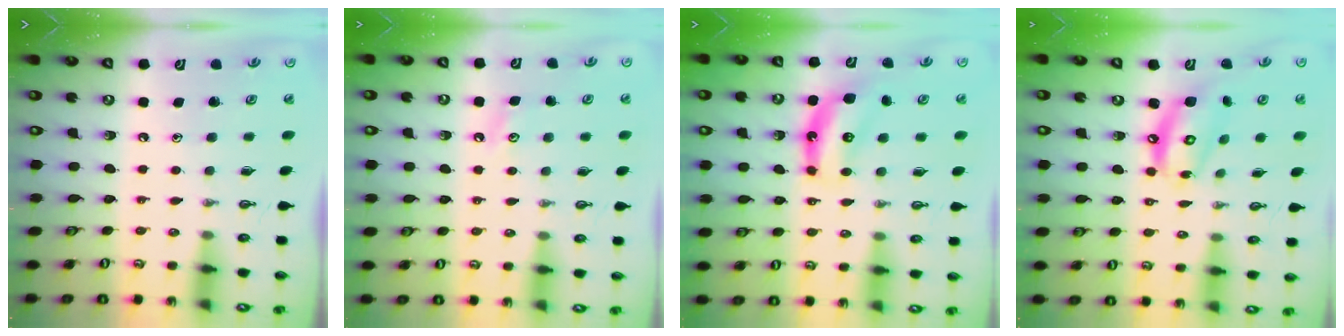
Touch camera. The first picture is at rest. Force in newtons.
{"total": 2.8, "press": 2.7, "slide": 0.5}
{"total": 7.5, "press": 7.5, "slide": 0.3}
{"total": 12.1, "press": 12.1, "slide": 1.0}